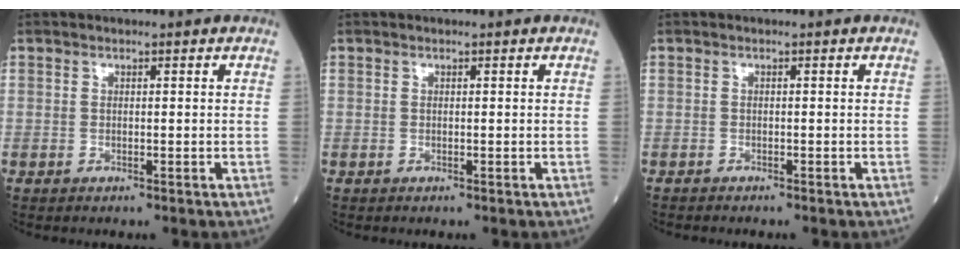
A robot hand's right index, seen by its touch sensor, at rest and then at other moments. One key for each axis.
{"total": 0.0}
{"total": 1.0, "fx": -0.9, "fy": 0.1, "fz": 0.2, "tx": -0.007, "ty": -0.002, "tz": -0.016}